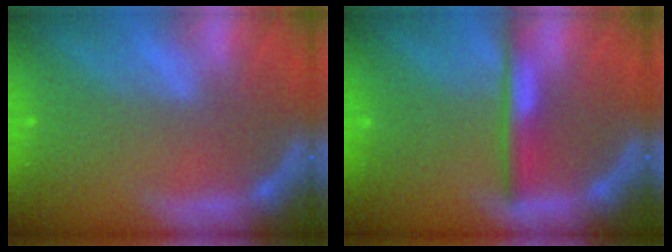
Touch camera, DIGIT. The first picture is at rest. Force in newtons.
{"total": 3.0}